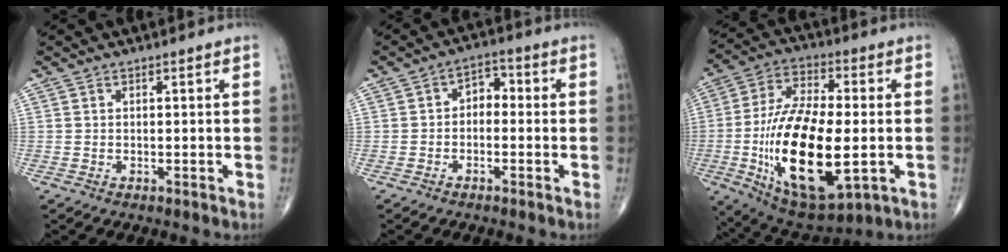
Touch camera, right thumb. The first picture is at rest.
{"total": 4.0, "force": [-0.5, 2.9, 2.7], "torque": [-0.023, 0.022, -0.022]}
{"total": 24.4, "force": [-3.9, 10.7, 21.6], "torque": [-0.414, -0.002, -0.049]}